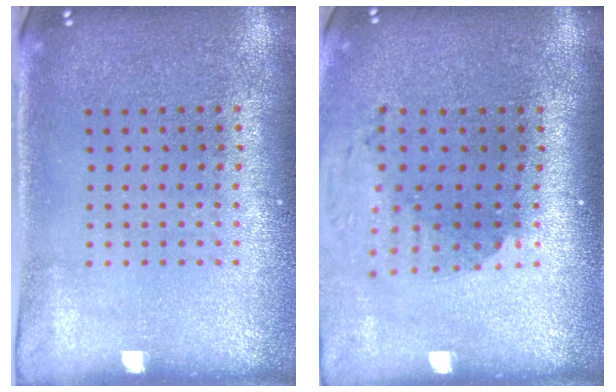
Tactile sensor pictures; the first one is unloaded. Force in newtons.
{"total": 1.9, "press": 1.4, "slide": 1.3}